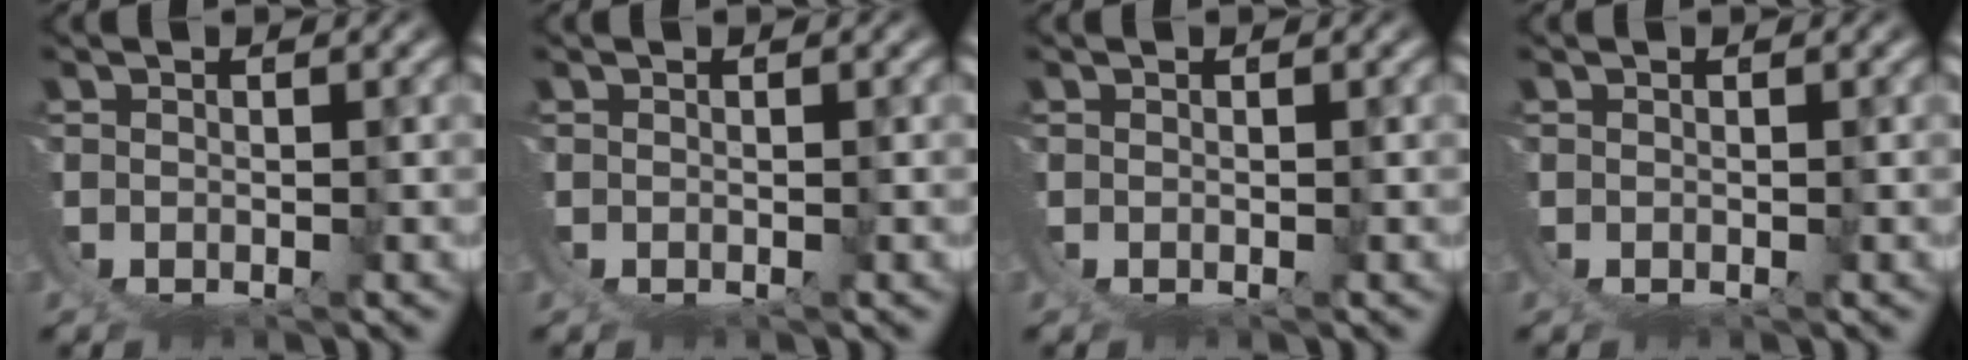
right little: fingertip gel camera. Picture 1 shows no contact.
{"total": 0.0}
{"total": 0.0}
{"total": 0.0}